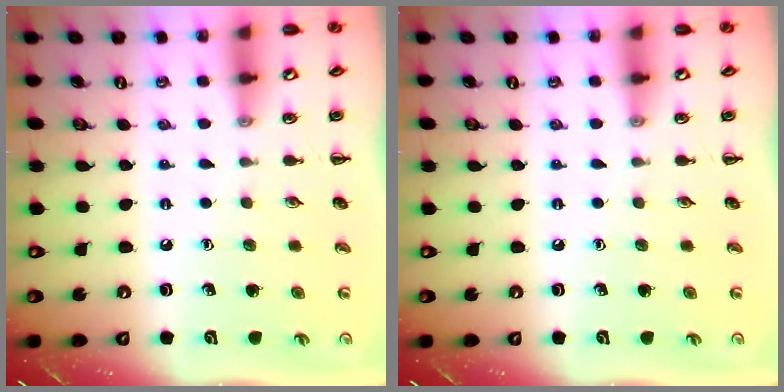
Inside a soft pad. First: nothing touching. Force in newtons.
{"total": 0.0}